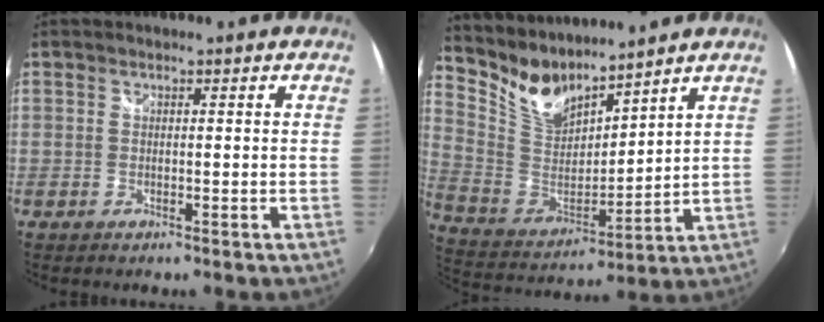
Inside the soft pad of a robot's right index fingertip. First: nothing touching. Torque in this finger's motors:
{"motor_torque": [-0.18, 0.59, 0.03, 0.02]}